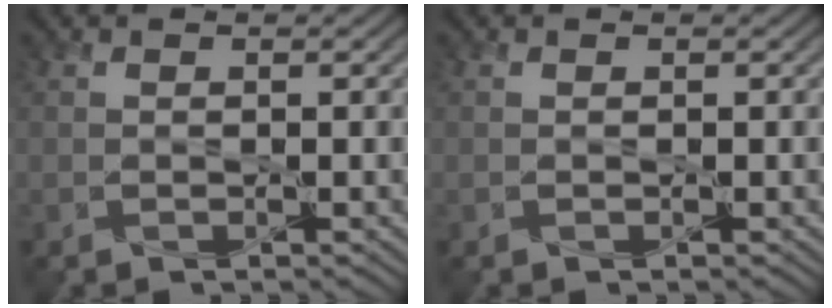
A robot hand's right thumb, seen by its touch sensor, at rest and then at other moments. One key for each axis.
{"total": 0.0}